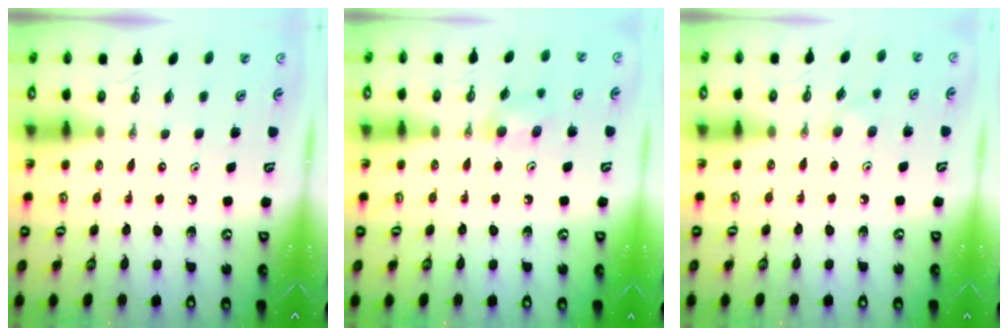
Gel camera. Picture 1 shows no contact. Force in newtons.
{"total": 7.5, "press": 7.4, "slide": 1.2}
{"total": 5.4, "press": 5.2, "slide": 1.3}